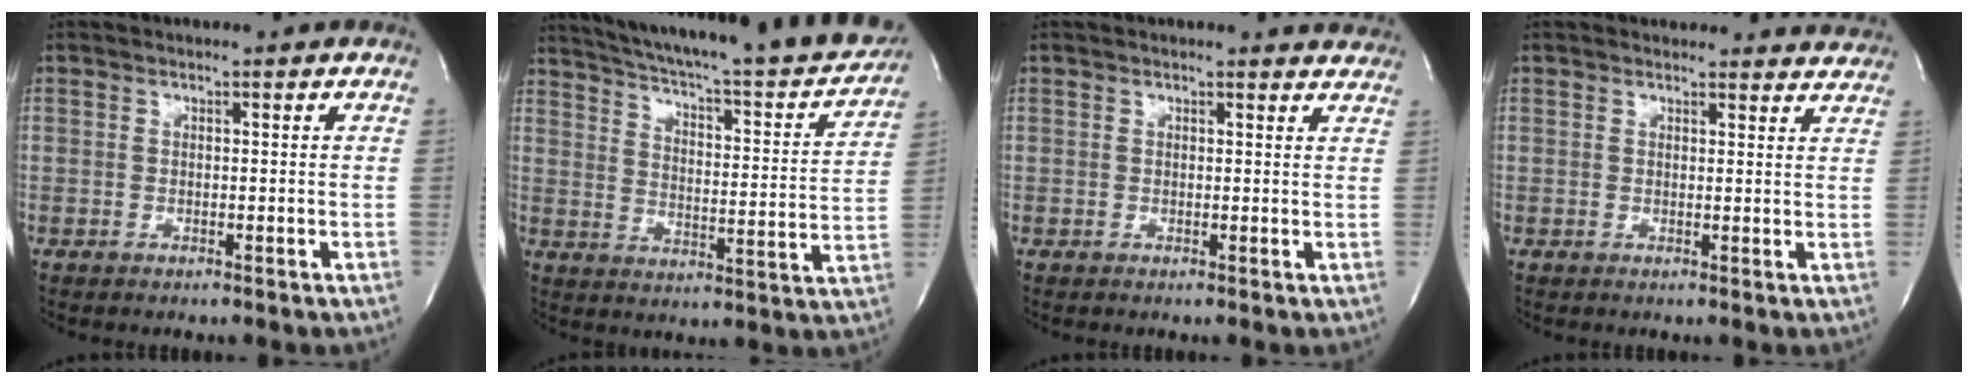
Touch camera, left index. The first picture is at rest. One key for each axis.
{"total": 26.3, "fx": 23.4, "fy": 3.3, "fz": 11.4, "tx": -0.184, "ty": -0.049, "tz": 0.302}
{"total": 4.2, "fx": 4.1, "fy": 0.8, "fz": 0.3, "tx": 0.002, "ty": -0.005, "tz": 0.026}
{"total": 10.0, "fx": 9.6, "fy": 2.4, "fz": 0.9, "tx": 0.020, "ty": 0.000, "tz": 0.085}